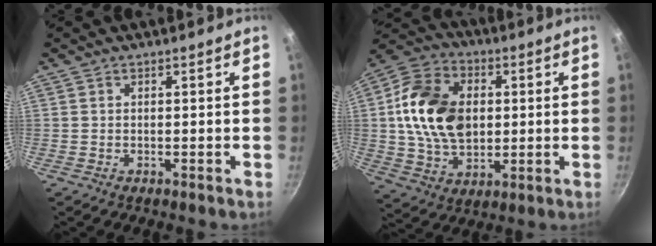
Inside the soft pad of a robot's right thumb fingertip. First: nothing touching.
{"total": 18.6, "force": [2.0, 13.1, 13.1], "torque": [-0.214, 0.005, 0.032]}